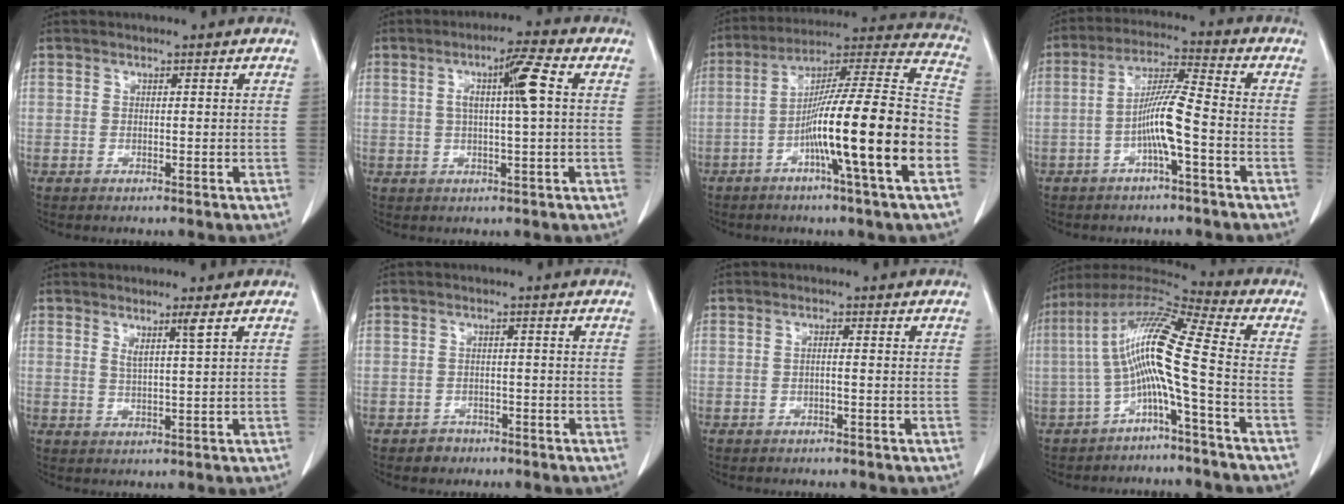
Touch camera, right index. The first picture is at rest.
{"total": 6.3, "force": [1.1, 0.0, 6.2], "torque": [-0.108, 0.007, 0.016]}
{"total": 20.7, "force": [-6.6, -0.6, 19.7], "torque": [-0.287, 0.005, -0.114]}
{"total": 5.9, "force": [-1.6, -0.2, 5.7], "torque": [-0.116, 0.006, -0.029]}
{"total": 2.5, "force": [1.5, -0.7, 1.9], "torque": [-0.039, -0.012, 0.031]}
{"total": 2.1, "force": [-1.4, 1.6, -0.1], "torque": [-0.001, 0.009, -0.021]}
{"total": 0.8, "force": [-0.2, 0.0, 0.8], "torque": [-0.011, 0.004, -0.003]}
{"total": 11.7, "force": [-2.6, -0.4, 11.4], "torque": [-0.220, 0.032, -0.056]}